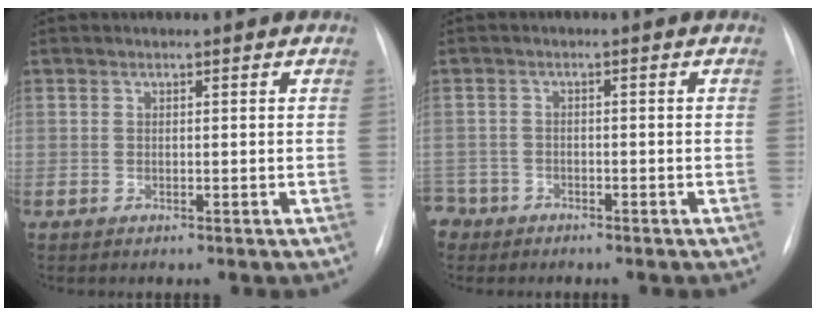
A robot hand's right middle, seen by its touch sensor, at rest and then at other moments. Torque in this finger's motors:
{"motor_torque": [0.66, -0.79, 0.08, -0.04]}